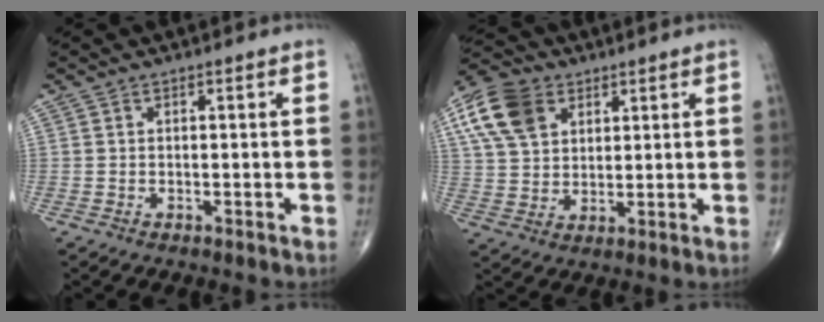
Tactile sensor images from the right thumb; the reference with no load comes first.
{"total": 12.3, "force": [5.2, 8.6, 7.1], "torque": [-0.125, -0.004, 0.097]}